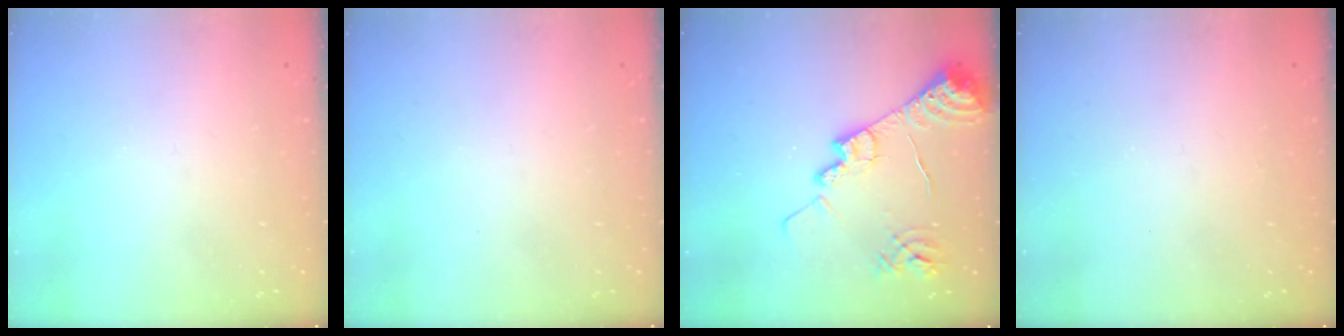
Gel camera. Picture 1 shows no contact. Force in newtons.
{"total": 0.0}
{"total": 15.5, "press": 15.4, "slide": 1.5}
{"total": 1.4, "press": 1.2, "slide": 0.7}